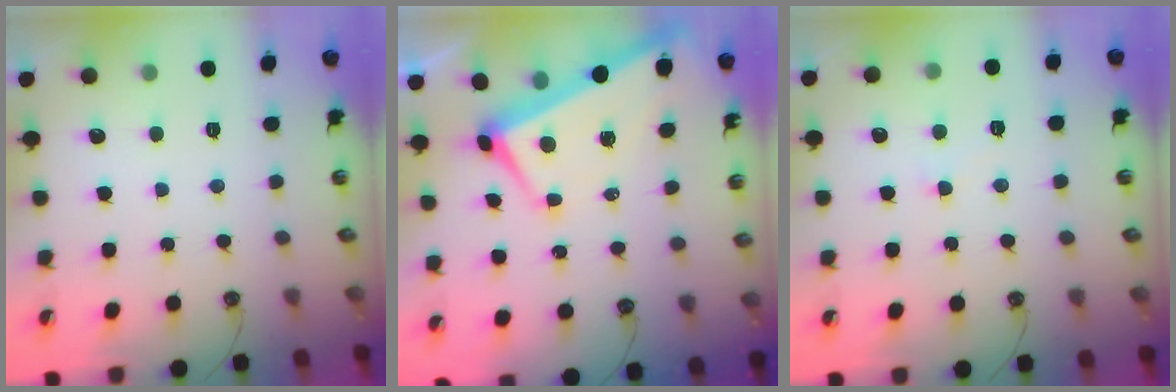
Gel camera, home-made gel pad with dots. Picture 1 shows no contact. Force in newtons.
{"total": 0.8, "press": 0.2, "slide": 0.8}
{"total": 2.7, "press": 2.7, "slide": 0.5}